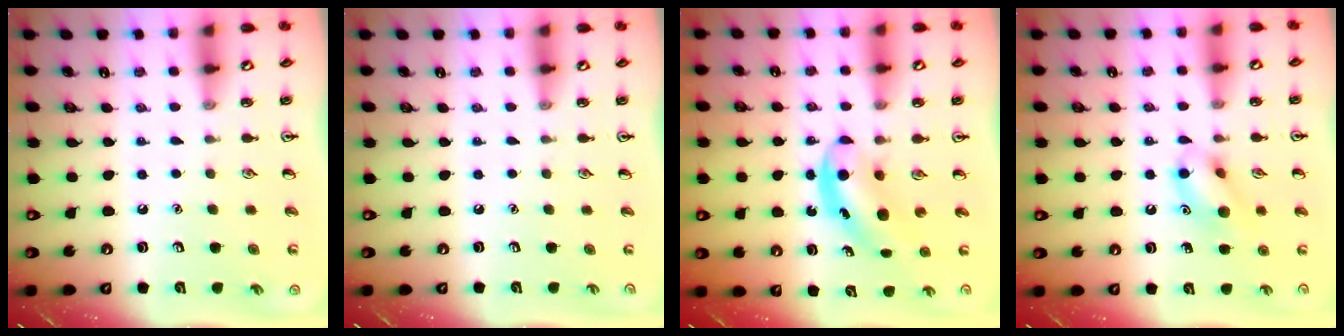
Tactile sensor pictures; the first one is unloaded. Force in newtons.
{"total": 0.0}
{"total": 5.7, "press": 5.6, "slide": 0.7}
{"total": 11.2, "press": 11.2, "slide": 1.2}